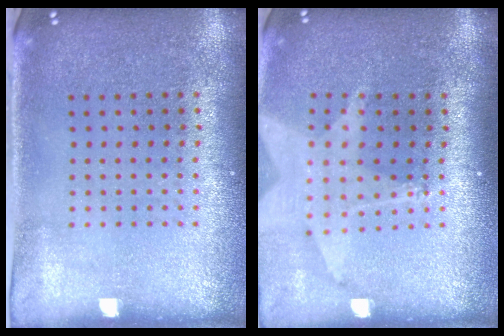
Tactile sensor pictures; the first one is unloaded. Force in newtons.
{"total": 1.8, "press": 1.5, "slide": 1.1}